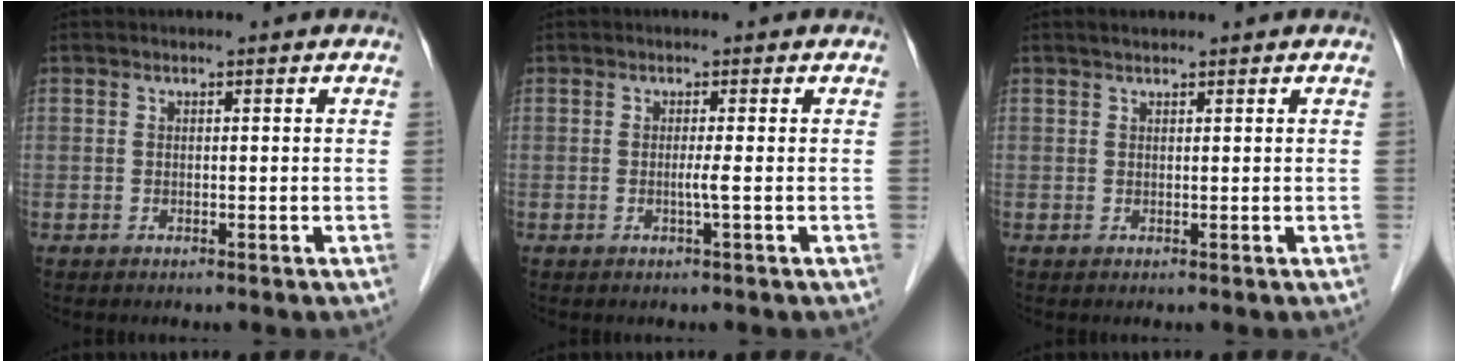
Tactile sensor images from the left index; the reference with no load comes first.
{"total": 1.3, "force": [-0.2, -0.6, 1.1], "torque": [-0.013, -0.001, -0.008]}
{"total": 1.0, "force": [0.9, 0.3, 0.4], "torque": [-0.014, 0.009, 0.019]}